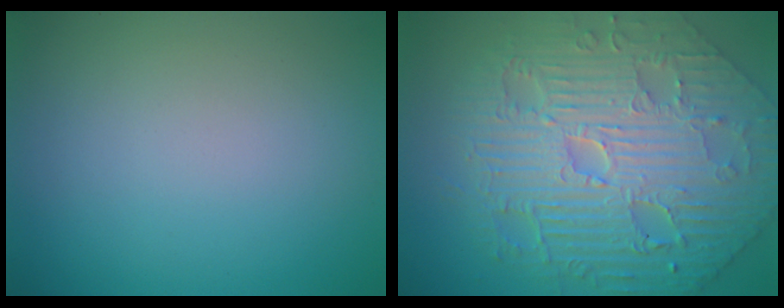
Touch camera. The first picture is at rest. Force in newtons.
{"total": 9.4, "press": 7.1, "slide": 6.3}